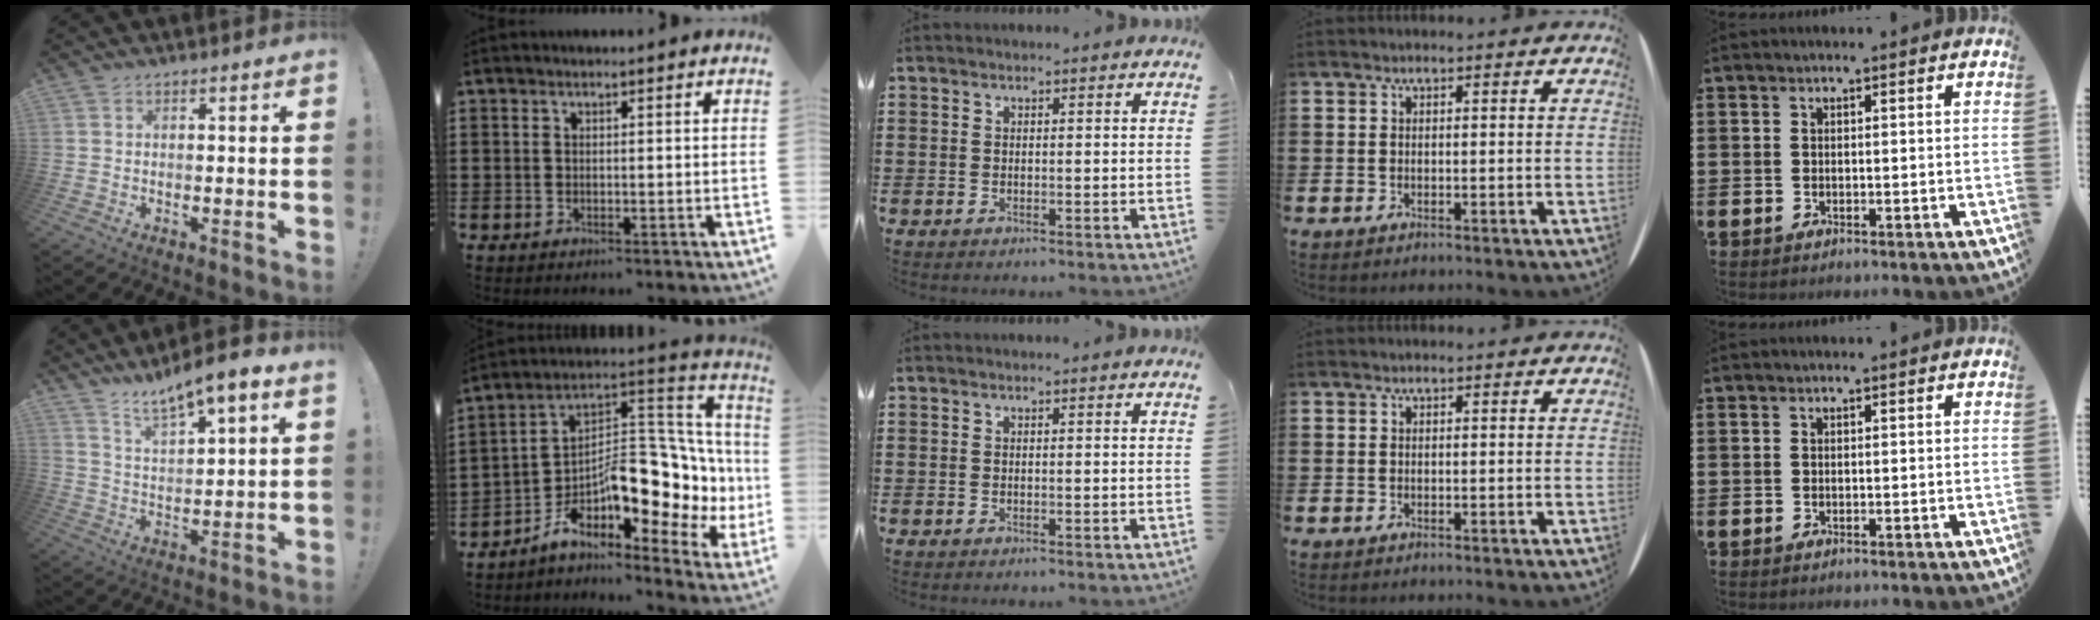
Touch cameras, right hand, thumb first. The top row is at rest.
{"thumb": {"total": 9.1, "force": [7.6, 1.4, 4.7], "torque": [-0.082, -0.053, 0.131]}, "index": {"total": 11.1, "force": [-3.0, 5.8, 9.0], "torque": [-0.128, -0.038, -0.056]}}